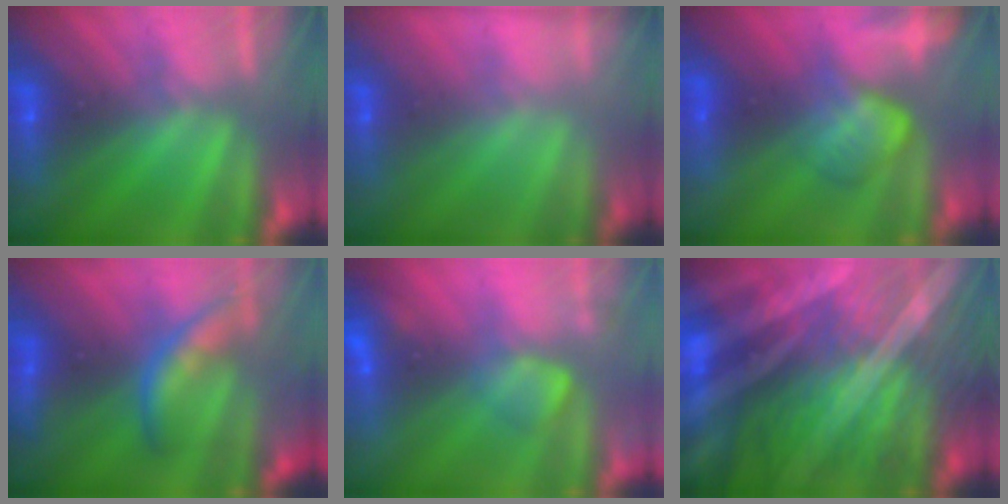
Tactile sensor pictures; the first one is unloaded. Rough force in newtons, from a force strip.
{"total": 1.7}
{"total": 4.9}
{"total": 7.2}
{"total": 2.4}
{"total": 7.8}